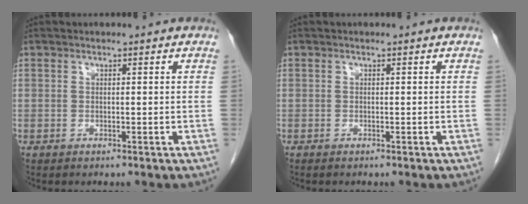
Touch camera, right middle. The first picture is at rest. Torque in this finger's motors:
{"motor_torque": [-0.06, 0.03, -0.04, -0.01]}